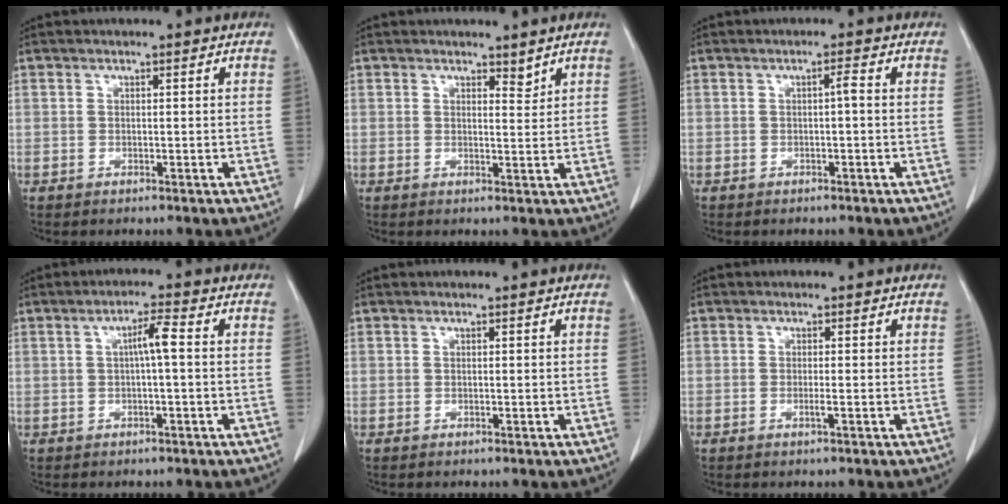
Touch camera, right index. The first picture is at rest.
{"total": 1.7, "force": [1.5, 0.5, 0.6], "torque": [-0.007, -0.008, 0.022]}
{"total": 1.1, "force": [-0.1, 0.0, 1.1], "torque": [-0.016, 0.003, -0.001]}
{"total": 3.4, "force": [0.3, 0.2, 3.4], "torque": [-0.059, 0.008, 0.004]}
{"total": 0.0}
{"total": 0.9, "force": [-0.4, -0.2, 0.8], "torque": [-0.017, -0.001, -0.007]}